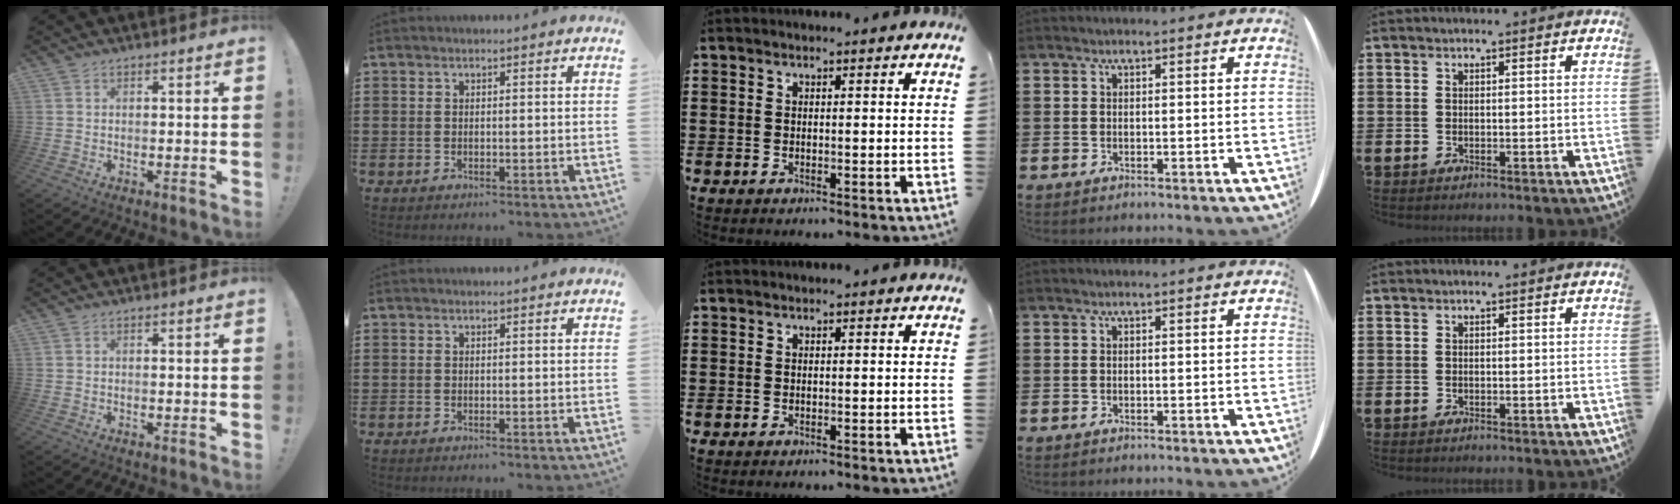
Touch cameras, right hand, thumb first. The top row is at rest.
{}